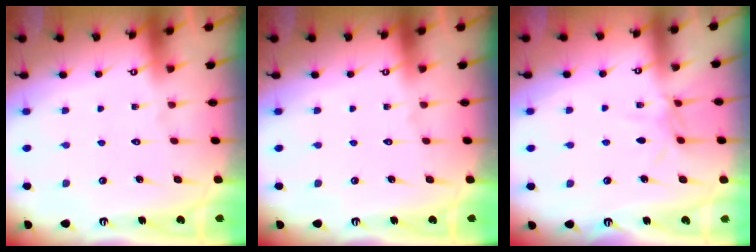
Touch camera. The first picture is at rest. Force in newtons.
{"total": 0.0}
{"total": 5.4, "press": 5.3, "slide": 0.5}